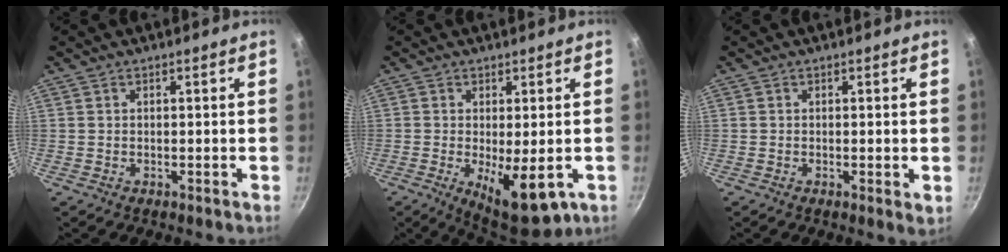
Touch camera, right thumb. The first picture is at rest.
{"total": 10.1, "force": [-2.5, 3.7, 9.1], "torque": [-0.127, -0.012, -0.022]}
{"total": 1.6, "force": [-0.1, 0.3, 1.5], "torque": [-0.024, -0.007, -0.002]}